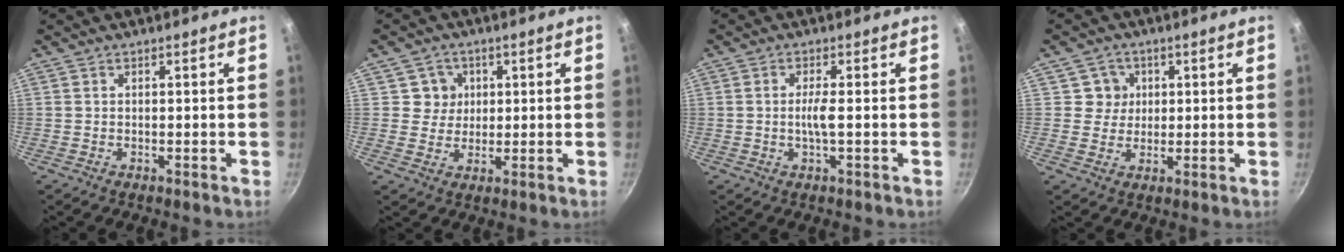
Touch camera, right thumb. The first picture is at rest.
{"total": 4.7, "force": [1.3, 4.5, 0.7], "torque": [0.026, 0.001, 0.017]}
{"total": 2.9, "force": [-0.3, 0.2, 2.9], "torque": [-0.062, 0.003, -0.007]}
{"total": 4.3, "force": [1.1, 4.2, 0.5], "torque": [0.027, 0.003, 0.014]}